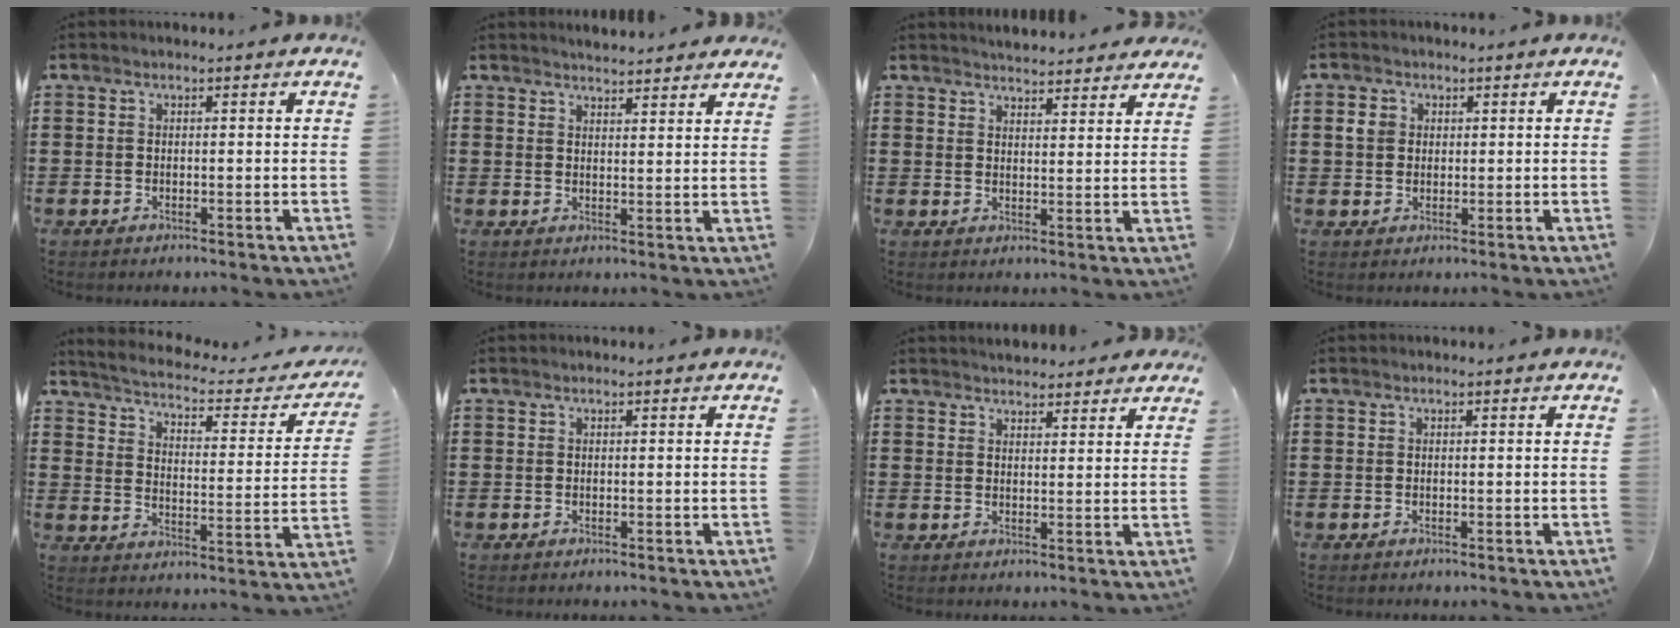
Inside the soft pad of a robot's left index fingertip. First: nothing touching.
{"total": 2.8, "force": [2.8, -0.1, 0.0], "torque": [-0.008, -0.009, 0.052]}
{"total": 3.6, "force": [3.6, 0.2, 0.2], "torque": [-0.006, -0.018, 0.065]}
{"total": 2.6, "force": [0.8, 2.3, 1.1], "torque": [-0.031, 0.010, 0.012]}
{"total": 2.7, "force": [2.5, 0.0, 0.9], "torque": [-0.039, -0.028, 0.032]}
{"total": 0.0}
{"total": 2.7, "force": [2.7, 0.5, 0.1], "torque": [-0.001, -0.006, 0.049]}
{"total": 0.0}